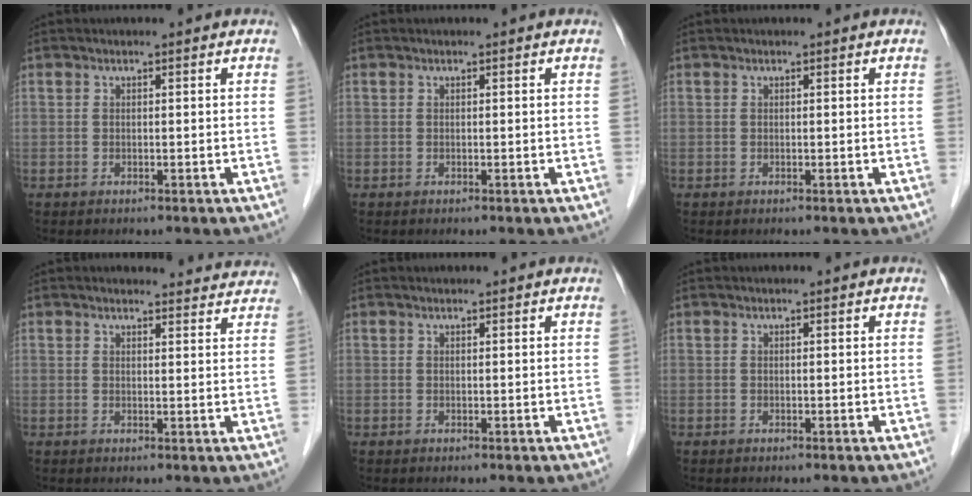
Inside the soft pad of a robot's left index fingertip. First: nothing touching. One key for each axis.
{"total": 0.0}
{"total": 0.0}
{"total": 10.1, "fx": 9.8, "fy": 1.7, "fz": 1.5, "tx": 0.010, "ty": 0.002, "tz": 0.089}
{"total": 1.0, "fx": 1.0, "fy": 0.0, "fz": 0.3, "tx": -0.009, "ty": 0.014, "tz": 0.018}
{"total": 0.0}